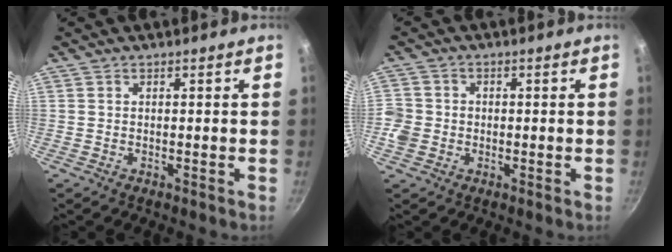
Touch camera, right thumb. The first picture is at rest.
{"total": 5.1, "force": [-1.0, 4.6, 2.0], "torque": [-0.031, 0.010, -0.020]}